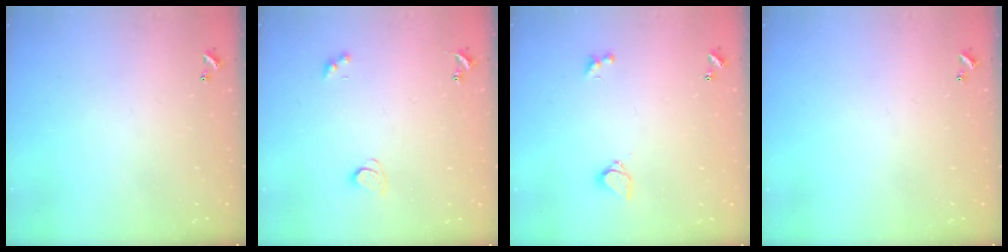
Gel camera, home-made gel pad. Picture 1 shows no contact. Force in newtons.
{"total": 2.1, "press": 2.0, "slide": 0.7}
{"total": 3.0, "press": 2.9, "slide": 0.8}
{"total": 0.0}